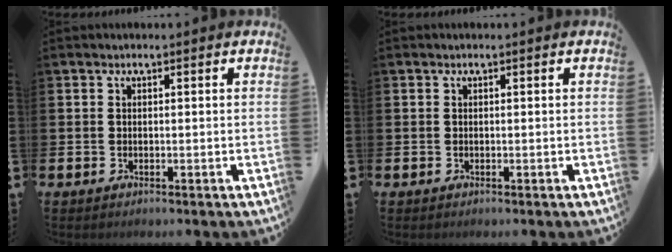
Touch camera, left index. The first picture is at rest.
{"total": 0.0}